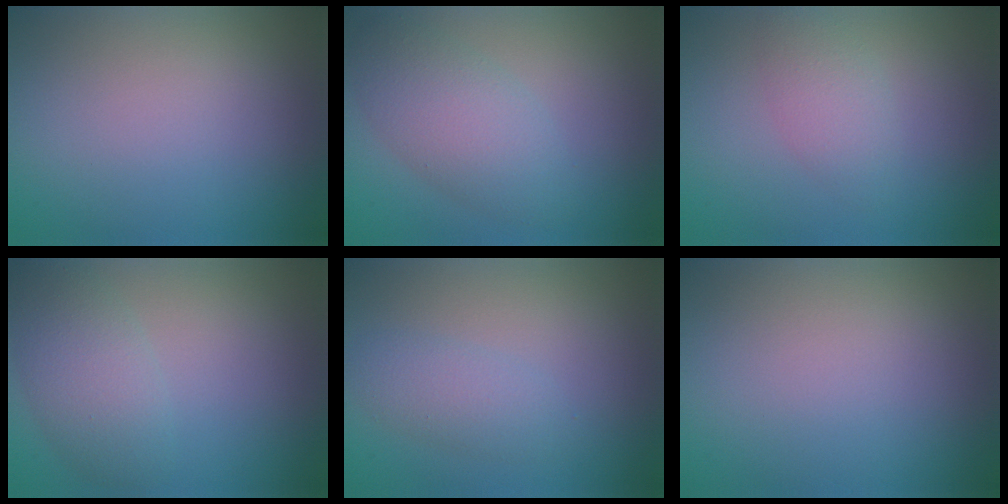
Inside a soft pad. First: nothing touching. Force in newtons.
{"total": 4.5, "press": 4.5, "slide": 0.0}
{"total": 2.4, "press": 2.4, "slide": 0.0}
{"total": 3.0, "press": 3.0, "slide": 0.3}
{"total": 2.2, "press": 2.2, "slide": 0.1}
{"total": 0.0}